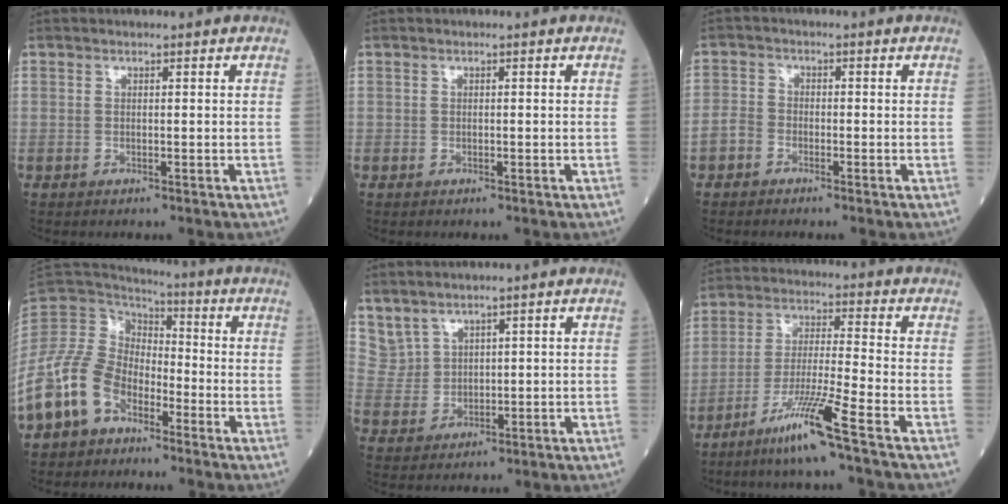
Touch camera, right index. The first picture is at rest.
{"total": 0.0}
{"total": 2.6, "force": [-1.6, 1.8, 0.9], "torque": [-0.016, 0.007, -0.036]}
{"total": 15.9, "force": [-9.0, 10.3, 8.1], "torque": [-0.202, 0.023, -0.179]}
{"total": 4.8, "force": [4.0, 2.7, 0.4], "torque": [-0.018, 0.009, 0.103]}
{"total": 9.4, "force": [-6.1, -1.4, 7.0], "torque": [-0.134, -0.027, -0.122]}